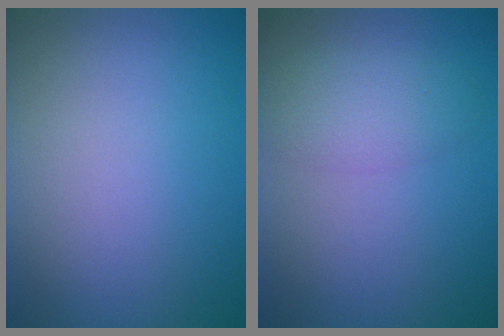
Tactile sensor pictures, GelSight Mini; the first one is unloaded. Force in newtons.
{"total": 2.8, "press": 2.8, "slide": 0.1}